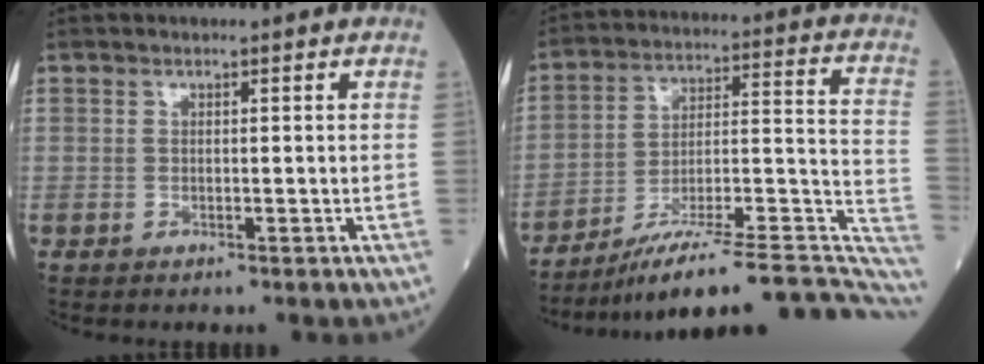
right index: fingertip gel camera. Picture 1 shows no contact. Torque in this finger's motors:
{"motor_torque": [-0.57, -1.17, 0.14, 0.05]}